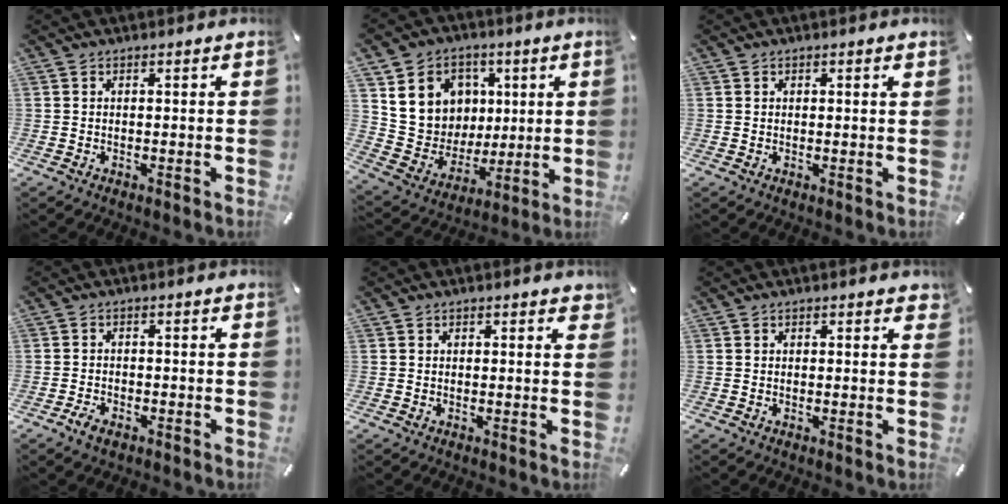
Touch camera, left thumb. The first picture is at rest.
{"total": 13.7, "force": [4.4, 12.6, 3.2], "torque": [-0.056, -0.022, 0.097]}
{"total": 0.6, "force": [0.4, 0.2, 0.3], "torque": [0.002, -0.002, 0.005]}
{"total": 2.6, "force": [-1.6, 1.5, 1.3], "torque": [-0.031, 0.004, -0.032]}
{"total": 1.1, "force": [0.7, 0.7, 0.5], "torque": [0.006, -0.003, 0.008]}
{"total": 1.1, "force": [0.7, 0.7, 0.5], "torque": [0.007, -0.003, 0.008]}